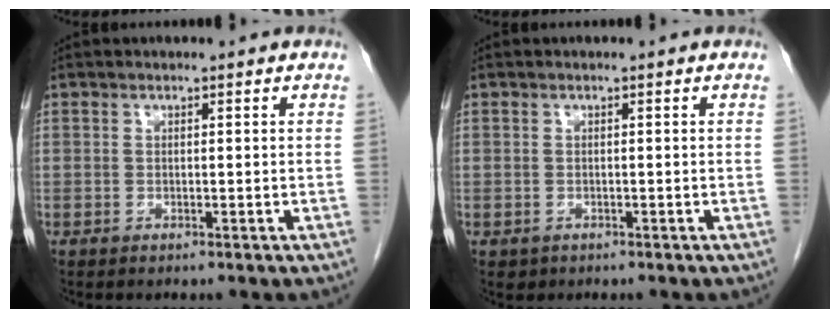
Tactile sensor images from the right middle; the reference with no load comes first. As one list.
[{"total": 0.8, "force": [-0.3, 0.7, 0.1], "torque": [-0.007, 0.003, 0.001]}]